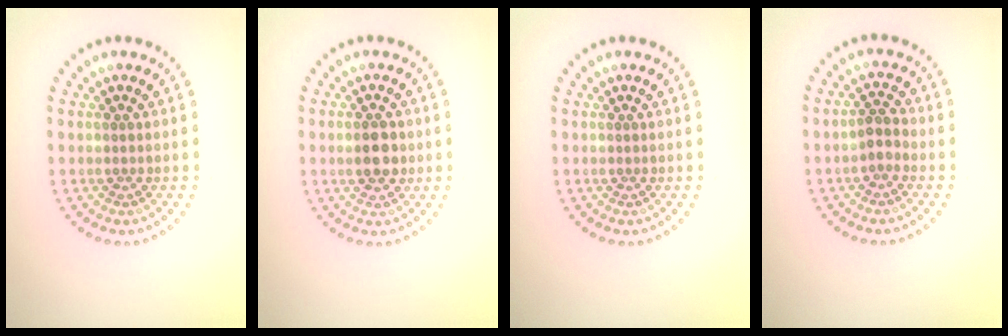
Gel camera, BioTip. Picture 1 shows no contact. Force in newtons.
{"total": 3.0, "press": 3.0, "slide": 0.1}
{"total": 0.0}
{"total": 1.6, "press": 1.4, "slide": 0.7}